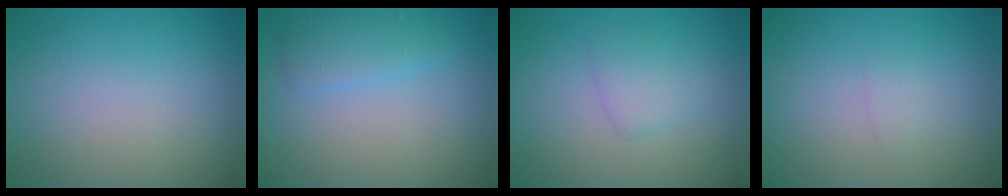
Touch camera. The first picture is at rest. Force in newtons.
{"total": 2.3, "press": 2.3, "slide": 0.0}
{"total": 1.9, "press": 1.9, "slide": 0.1}
{"total": 0.7, "press": 0.7, "slide": 0.0}